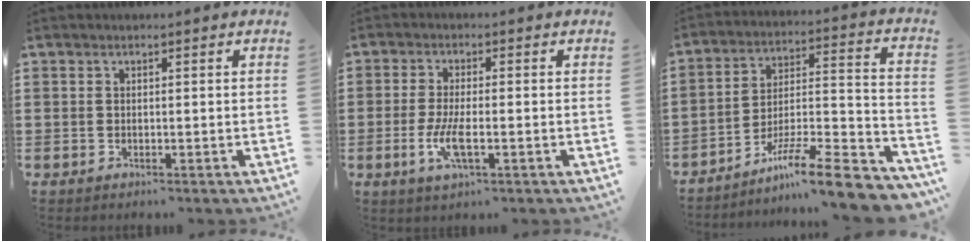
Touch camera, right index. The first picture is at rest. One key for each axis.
{"total": 5.2, "fx": -1.6, "fy": 1.4, "fz": 4.7, "tx": -0.105, "ty": -0.009, "tz": -0.035}
{"total": 11.0, "fx": -8.7, "fy": 0.8, "fz": 6.6, "tx": -0.089, "ty": 0.015, "tz": -0.165}